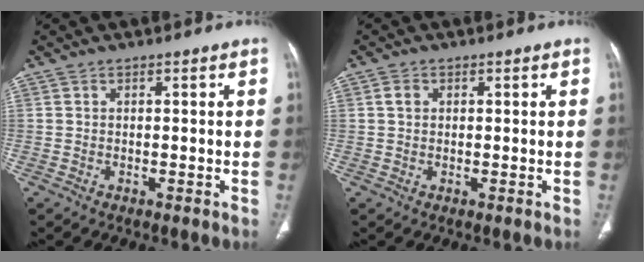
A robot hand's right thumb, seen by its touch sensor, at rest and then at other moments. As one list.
[{"total": 1.6, "force": [0.5, 1.3, 0.8], "torque": [-0.011, 0.002, 0.008]}]